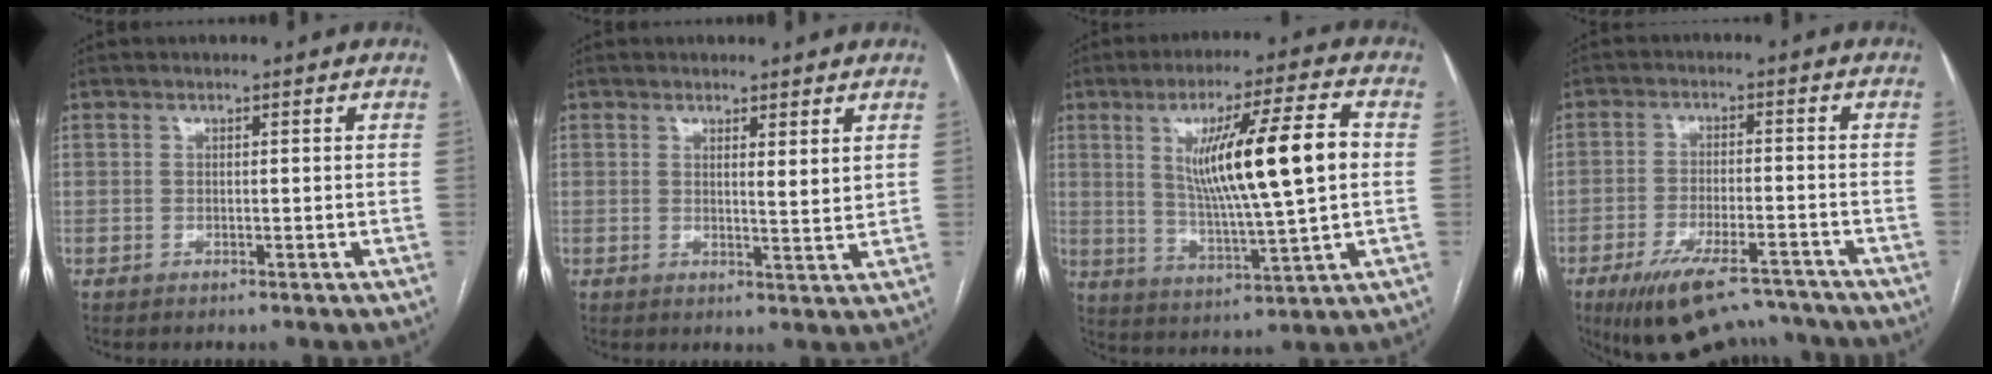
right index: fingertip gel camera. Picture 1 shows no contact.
{"total": 2.6, "force": [1.5, 0.2, 2.1], "torque": [-0.035, -0.013, 0.024]}
{"total": 15.4, "force": [2.4, 0.7, 15.2], "torque": [-0.258, 0.004, 0.044]}
{"total": 12.9, "force": [-10.7, 3.5, 6.3], "torque": [-0.106, 0.002, -0.166]}